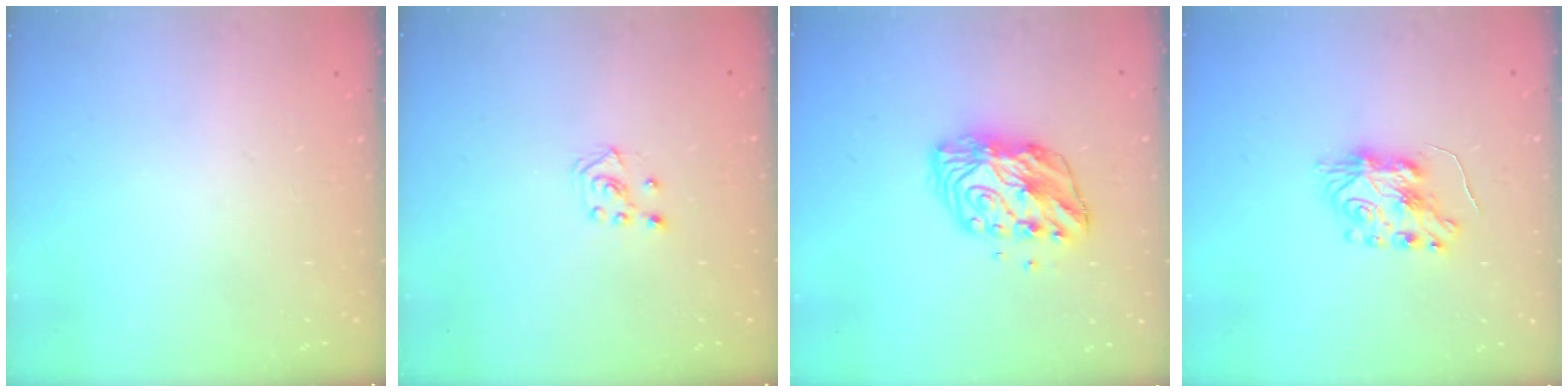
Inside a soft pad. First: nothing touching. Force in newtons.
{"total": 3.8, "press": 3.8, "slide": 0.3}
{"total": 11.2, "press": 11.2, "slide": 0.9}
{"total": 8.7, "press": 8.6, "slide": 0.9}